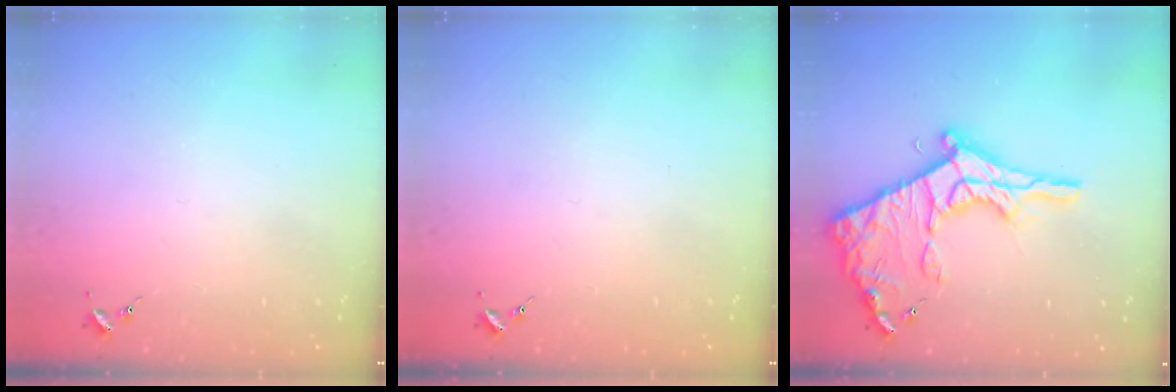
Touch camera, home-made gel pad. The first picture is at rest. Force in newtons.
{"total": 0.0}
{"total": 21.0, "press": 20.9, "slide": 1.8}